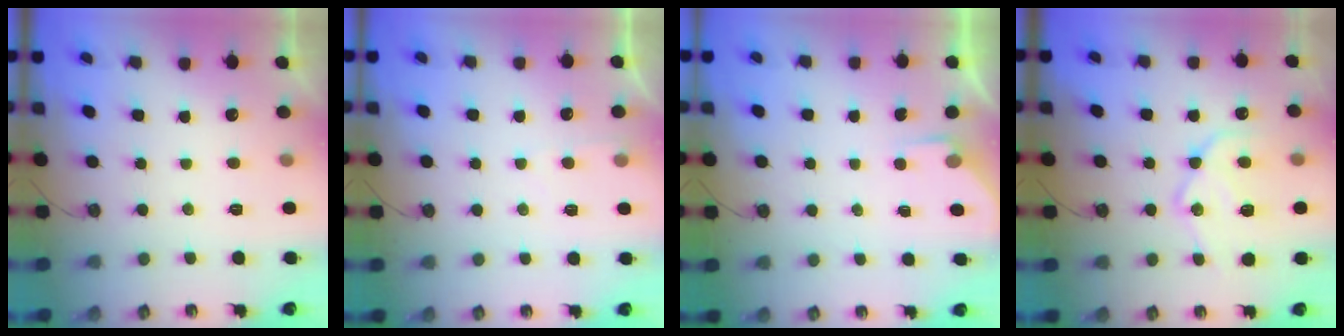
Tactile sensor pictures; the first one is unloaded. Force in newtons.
{"total": 3.2, "press": 3.1, "slide": 0.4}
{"total": 2.8, "press": 2.8, "slide": 0.4}
{"total": 16.7, "press": 16.6, "slide": 1.4}